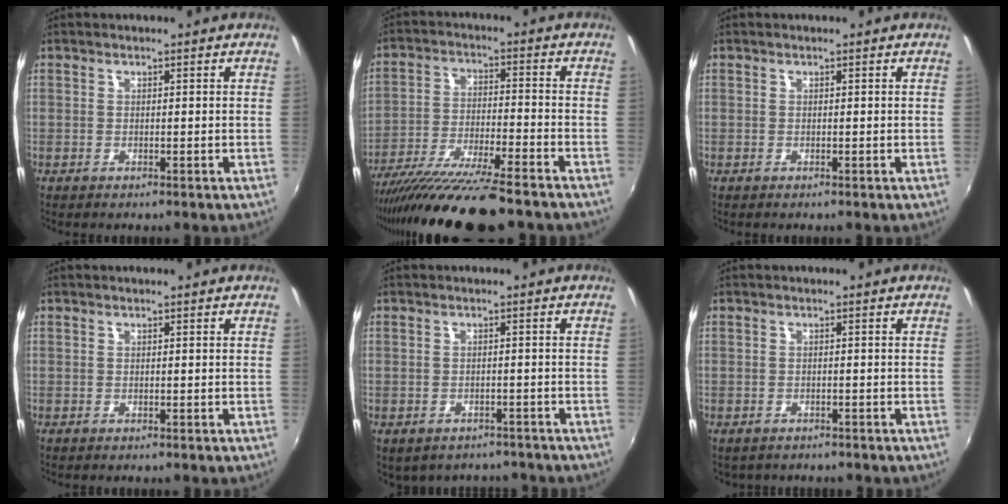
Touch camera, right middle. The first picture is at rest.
{"total": 17.0, "force": [-14.3, 0.8, 9.2], "torque": [-0.181, -0.045, -0.244]}
{"total": 0.0}
{"total": 0.0}
{"total": 7.0, "force": [-5.5, 3.7, 2.3], "torque": [-0.052, -0.018, -0.067]}
{"total": 1.7, "force": [-1.4, 0.9, 0.4], "torque": [-0.013, -0.006, -0.019]}